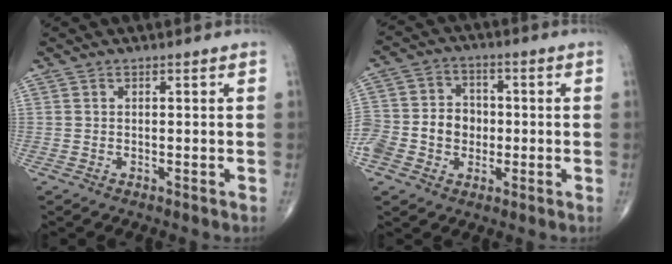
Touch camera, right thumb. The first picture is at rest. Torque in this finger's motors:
{"motor_torque": [1.19, 1.12, 0.74, -0.50, 0.07]}